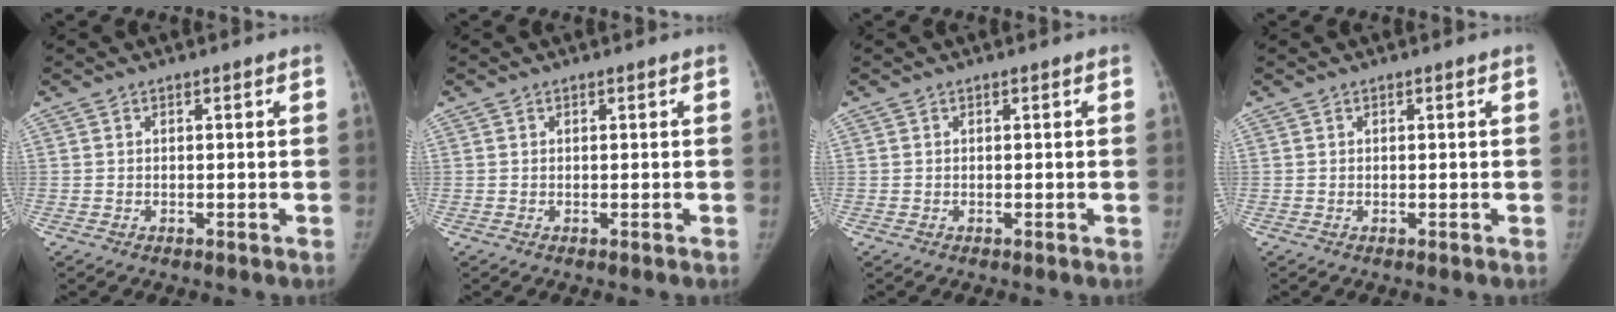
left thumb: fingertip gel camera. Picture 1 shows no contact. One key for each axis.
{"total": 0.0}
{"total": 0.0}
{"total": 0.0}